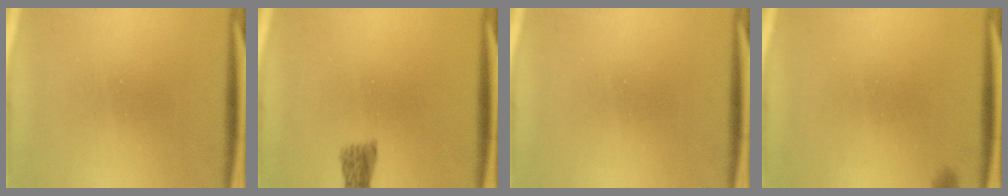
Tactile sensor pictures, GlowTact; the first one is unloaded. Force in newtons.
{"total": 3.3}
{"total": 0.0}
{"total": 0.6}